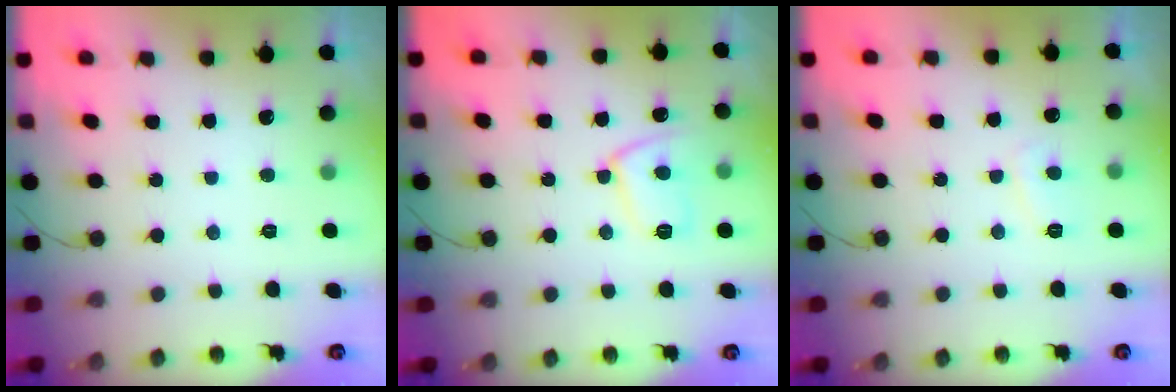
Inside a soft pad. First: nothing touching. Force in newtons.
{"total": 9.1, "press": 9.1, "slide": 0.8}
{"total": 2.9, "press": 2.9, "slide": 0.5}